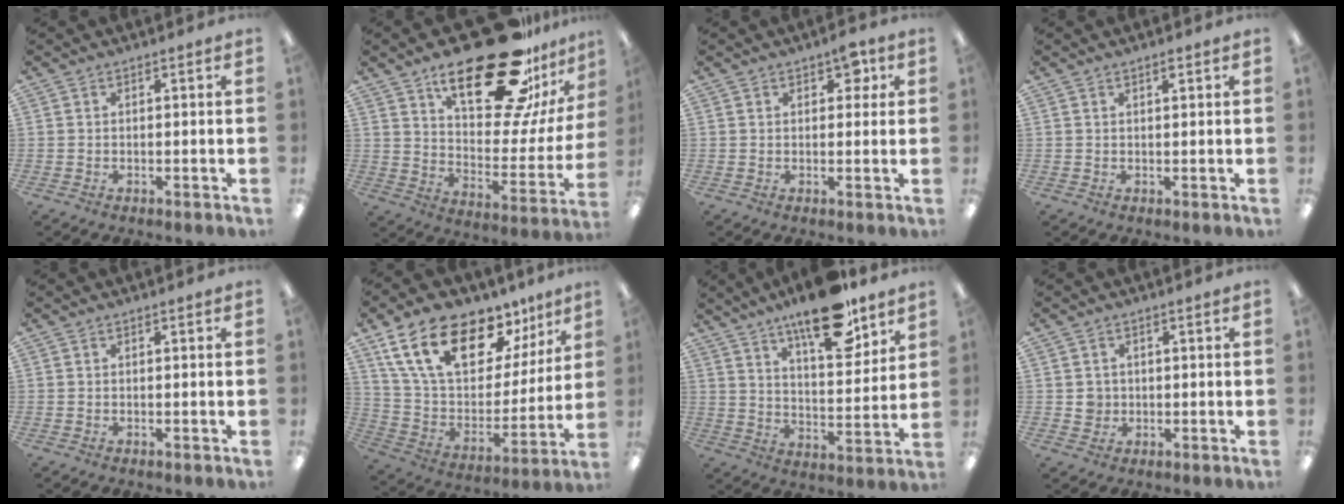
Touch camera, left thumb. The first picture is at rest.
{"total": 29.9, "force": [19.5, 11.3, 19.5], "torque": [-0.285, -0.121, 0.324]}
{"total": 4.4, "force": [2.3, 2.5, 2.9], "torque": [-0.029, -0.005, 0.034]}
{"total": 1.2, "force": [0.9, 0.2, 0.8], "torque": [-0.017, -0.001, 0.016]}
{"total": 0.0}
{"total": 21.9, "force": [13.8, 11.0, 13.0], "torque": [-0.234, -0.074, 0.248]}
{"total": 17.3, "force": [12.8, 5.9, 9.9], "torque": [-0.147, -0.077, 0.214]}
{"total": 2.5, "force": [0.2, 2.4, 0.3], "torque": [-0.004, -0.001, 0.000]}